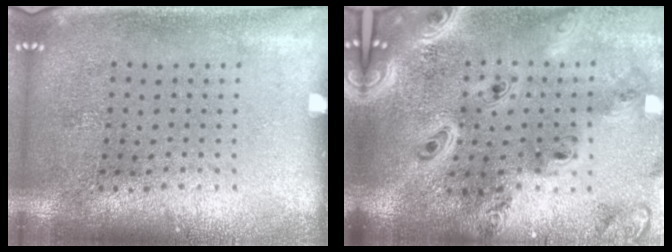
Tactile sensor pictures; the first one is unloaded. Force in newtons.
{"total": 4.0, "press": 3.0, "slide": 2.6}